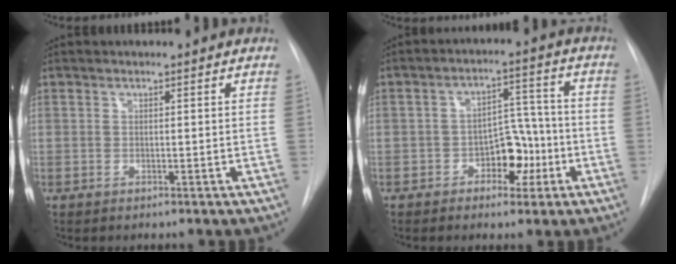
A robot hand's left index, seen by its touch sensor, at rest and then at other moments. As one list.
[{"total": 6.7, "force": [-2.7, 3.9, 4.7], "torque": [-0.062, 0.022, -0.039]}]